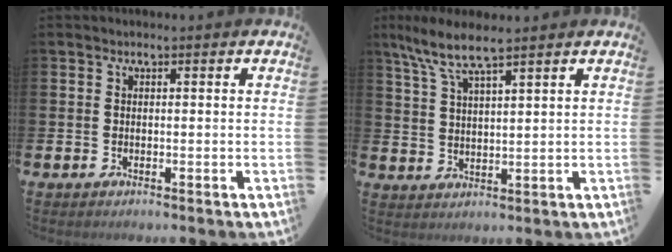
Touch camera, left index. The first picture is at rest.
{"total": 6.7, "force": [5.4, 1.1, 3.9], "torque": [-0.091, -0.010, 0.095]}